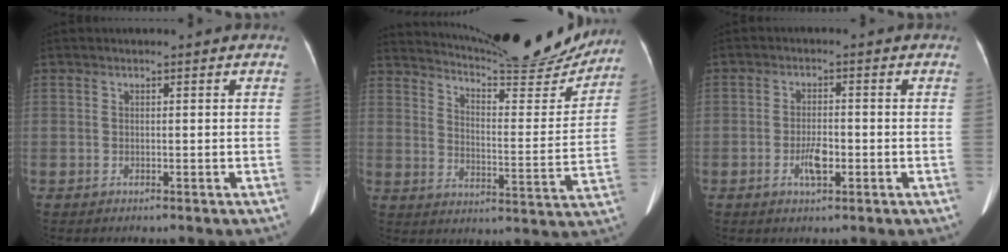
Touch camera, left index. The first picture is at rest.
{"total": 20.8, "force": [19.6, 1.8, 6.9], "torque": [-0.106, -0.054, 0.259]}
{"total": 3.4, "force": [-1.2, 1.2, 2.9], "torque": [-0.056, 0.001, -0.021]}